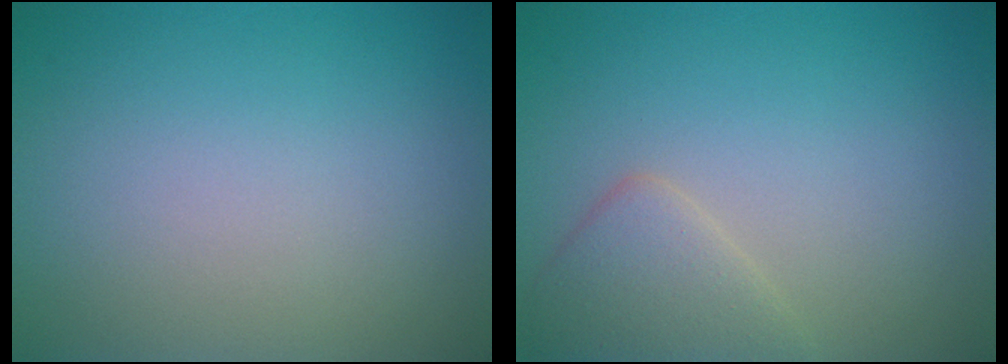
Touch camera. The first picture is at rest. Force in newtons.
{"total": 2.7, "press": 2.7, "slide": 0.1}